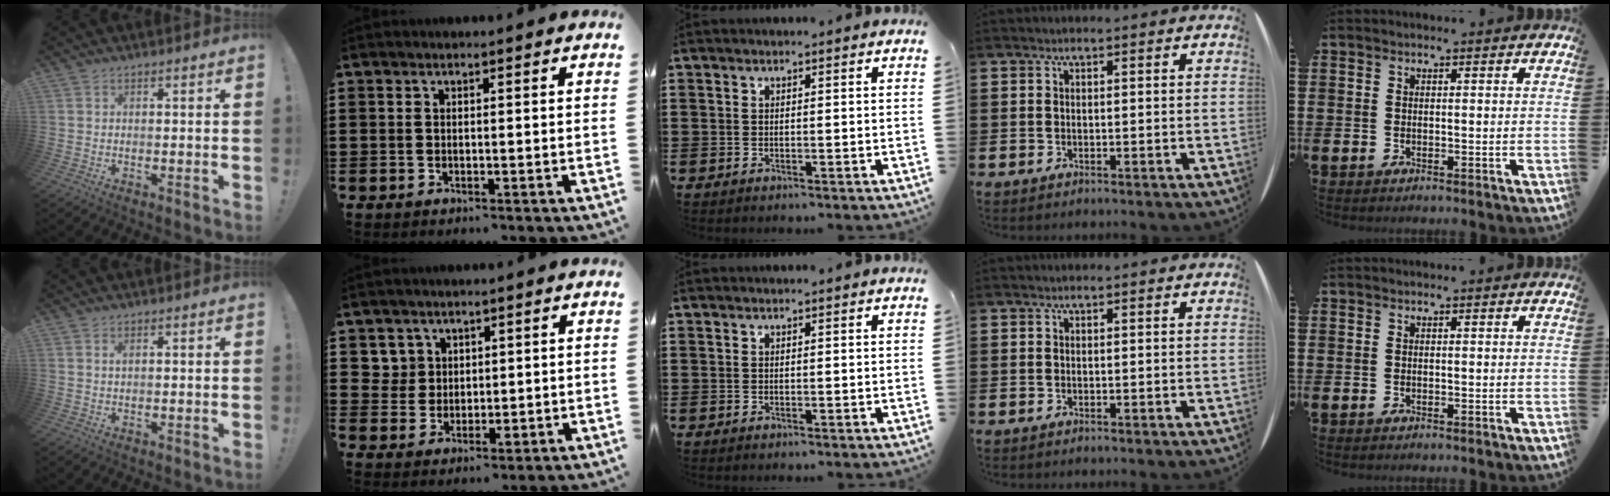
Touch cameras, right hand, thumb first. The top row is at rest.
{"thumb": {"total": 0.7, "force": [0.4, 0.3, 0.5], "torque": [-0.002, -0.002, 0.006]}, "index": {"total": 4.1, "force": [1.8, 3.6, 0.5], "torque": [-0.028, 0.014, 0.035]}}